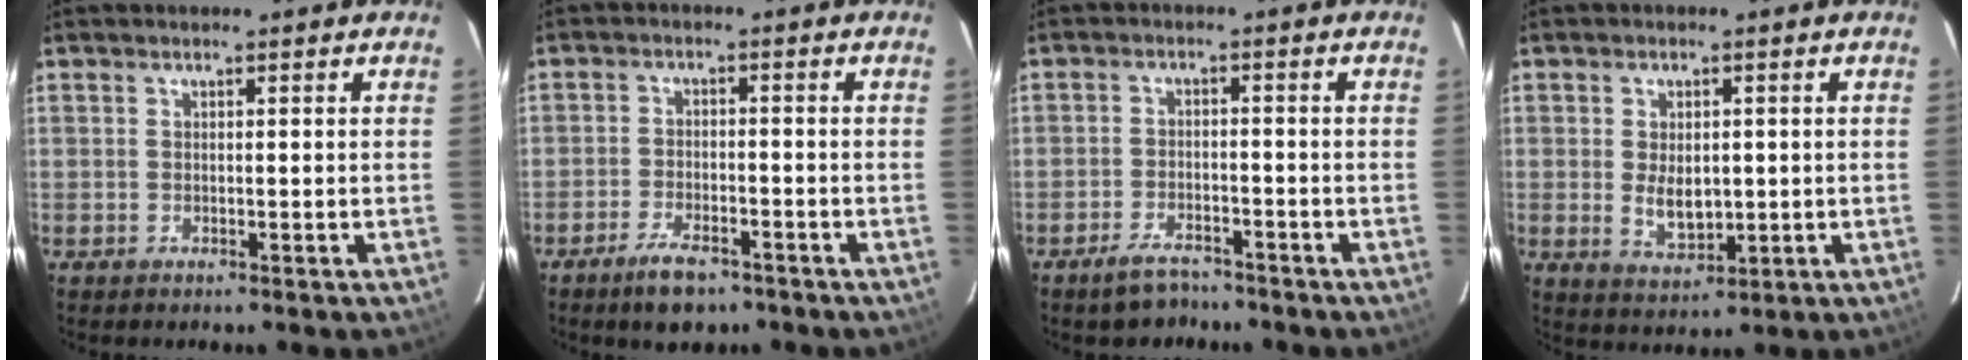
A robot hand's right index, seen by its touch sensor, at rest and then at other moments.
{"total": 6.6, "force": [-4.8, 2.8, 3.5], "torque": [-0.085, -0.003, -0.081]}
{"total": 5.2, "force": [-4.3, 2.4, 1.8], "torque": [-0.053, 0.008, -0.066]}
{"total": 5.8, "force": [-0.2, 3.7, 4.5], "torque": [-0.081, -0.009, 0.008]}